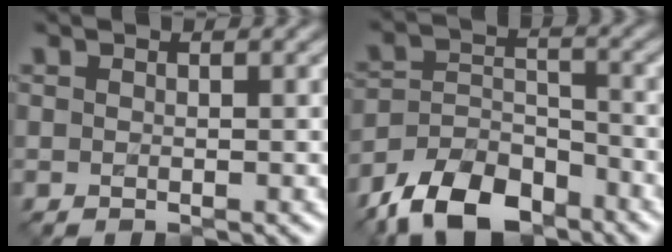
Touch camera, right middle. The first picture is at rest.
{"total": 8.9, "force": [-7.0, 4.2, 3.5], "torque": [-0.058, -0.001, -0.132]}